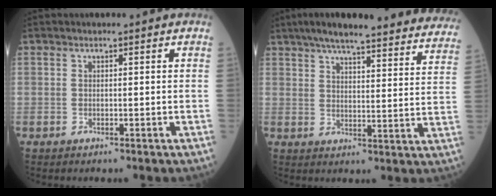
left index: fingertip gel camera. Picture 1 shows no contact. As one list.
[{"total": 29.2, "force": [25.9, 4.0, 13.0], "torque": [-0.186, -0.032, 0.310]}]